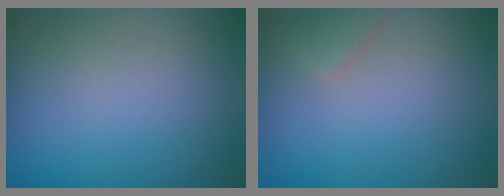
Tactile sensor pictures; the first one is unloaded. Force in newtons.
{"total": 0.9, "press": 0.9, "slide": 0.1}